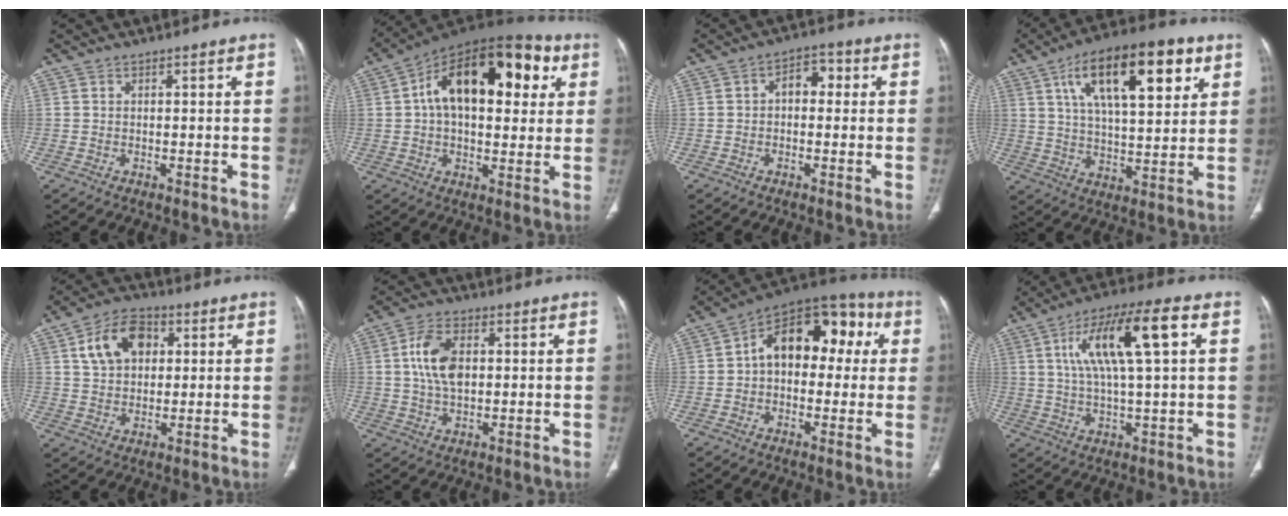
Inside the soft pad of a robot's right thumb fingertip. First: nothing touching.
{"total": 23.6, "force": [6.4, 12.7, 18.8], "torque": [-0.264, 0.026, 0.087]}
{"total": 4.9, "force": [0.4, 3.3, 3.7], "torque": [-0.033, 0.018, -0.005]}
{"total": 21.0, "force": [9.1, 8.6, 16.9], "torque": [-0.243, -0.012, 0.146]}
{"total": 10.8, "force": [3.3, 7.4, 7.1], "torque": [-0.104, 0.006, 0.055]}
{"total": 8.7, "force": [1.4, 5.1, 6.9], "torque": [-0.130, 0.003, 0.027]}
{"total": 16.8, "force": [2.6, 10.8, 12.6], "torque": [-0.135, 0.051, 0.027]}
{"total": 15.2, "force": [4.3, 3.5, 14.1], "torque": [-0.266, 0.014, 0.071]}